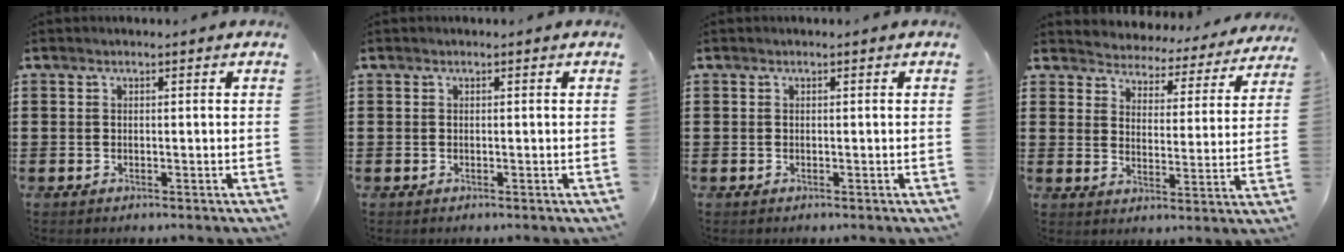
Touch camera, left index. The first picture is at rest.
{"total": 0.0}
{"total": 0.0}
{"total": 3.8, "force": [3.7, 0.2, -0.5], "torque": [-0.017, -0.037, 0.058]}